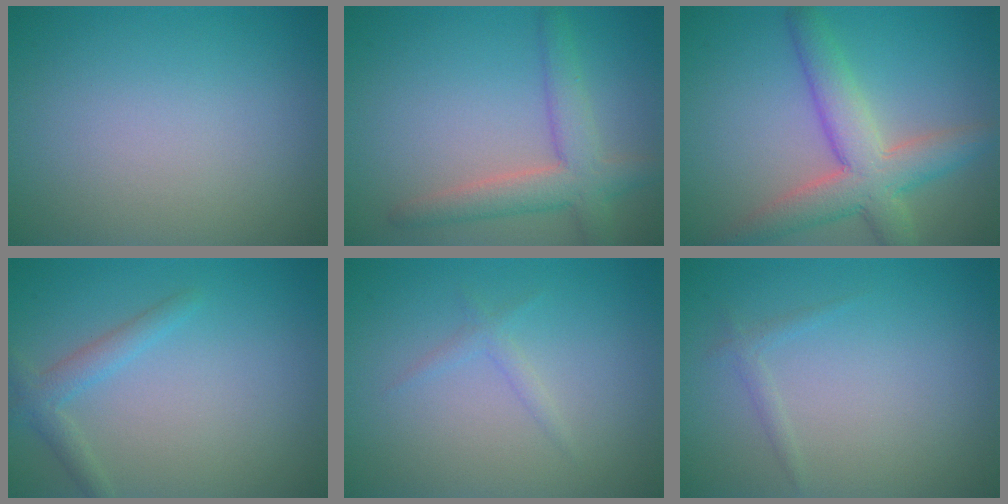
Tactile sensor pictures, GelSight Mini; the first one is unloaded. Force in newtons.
{"total": 4.3, "press": 4.3, "slide": 0.2}
{"total": 6.1, "press": 6.1, "slide": 0.5}
{"total": 2.1, "press": 2.1, "slide": 0.1}
{"total": 1.0, "press": 1.0, "slide": 0.0}
{"total": 0.9, "press": 0.9, "slide": 0.1}